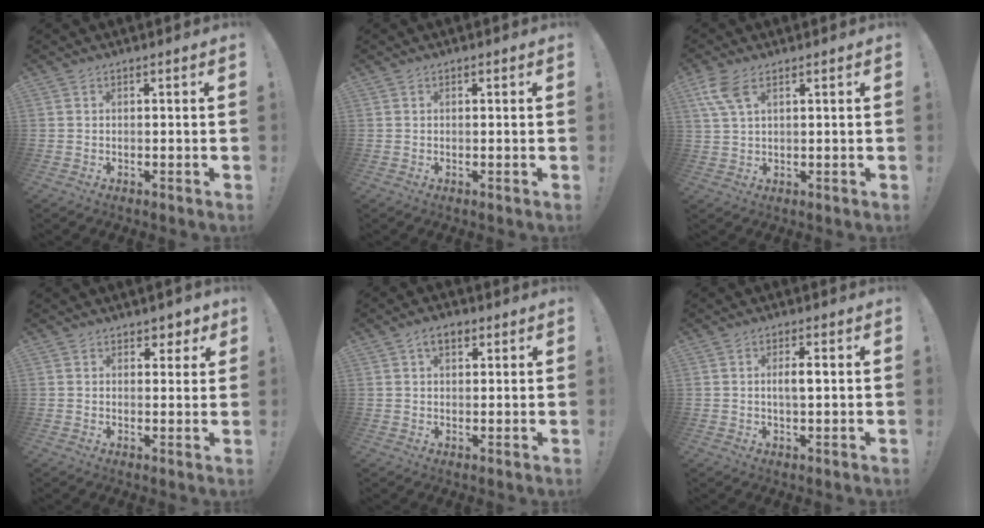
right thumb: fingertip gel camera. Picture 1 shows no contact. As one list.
[{"total": 0.0}, {"total": 7.0, "force": [3.4, 2.9, 5.3], "torque": [-0.117, -0.002, 0.066]}, {"total": 3.6, "force": [2.5, 2.5, 0.7], "torque": [0.012, -0.020, 0.041]}, {"total": 4.5, "force": [2.1, 2.8, 2.9], "torque": [-0.041, 0.000, 0.036]}, {"total": 3.6, "force": [0.4, 1.0, 3.5], "torque": [-0.053, -0.002, 0.001]}]